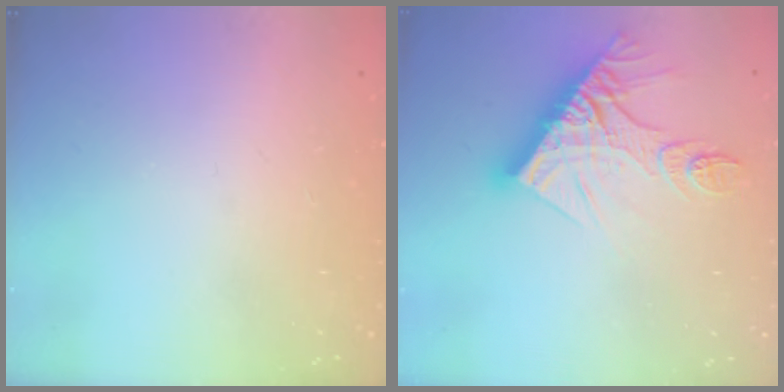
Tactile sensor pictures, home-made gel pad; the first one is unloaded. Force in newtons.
{"total": 15.4, "press": 15.3, "slide": 1.2}